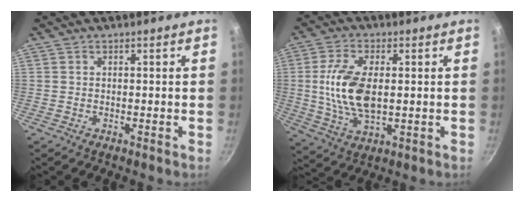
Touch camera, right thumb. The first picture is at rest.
{"total": 12.2, "force": [0.6, 6.3, 10.4], "torque": [-0.203, -0.002, 0.014]}